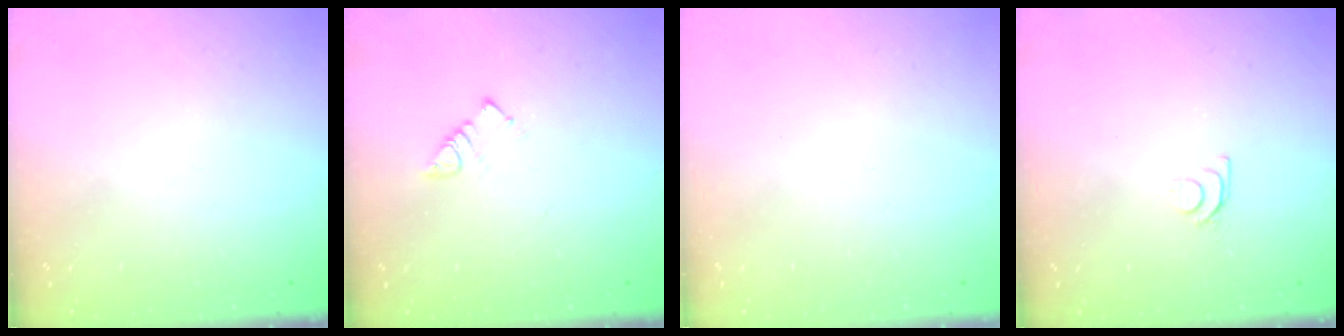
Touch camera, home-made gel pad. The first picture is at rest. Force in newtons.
{"total": 2.9, "press": 2.9, "slide": 0.5}
{"total": 1.6, "press": 1.6, "slide": 0.1}
{"total": 4.3, "press": 4.2, "slide": 0.5}